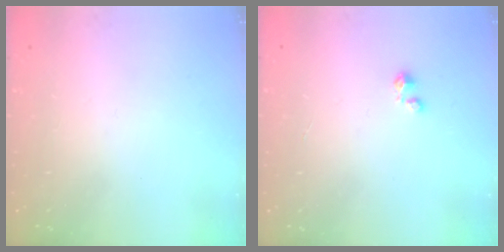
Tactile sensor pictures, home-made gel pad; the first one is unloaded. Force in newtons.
{"total": 1.3, "press": 1.3, "slide": 0.3}